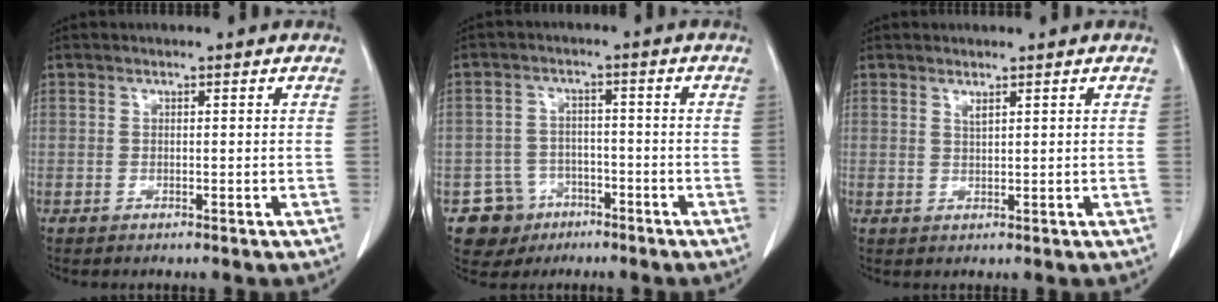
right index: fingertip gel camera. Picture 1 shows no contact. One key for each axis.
{"total": 6.4, "fx": -3.4, "fy": 5.4, "fz": 0.4, "tx": -0.006, "ty": 0.011, "tz": -0.048}
{"total": 0.9, "fx": 0.7, "fy": 0.0, "fz": 0.6, "tx": -0.013, "ty": -0.004, "tz": 0.015}